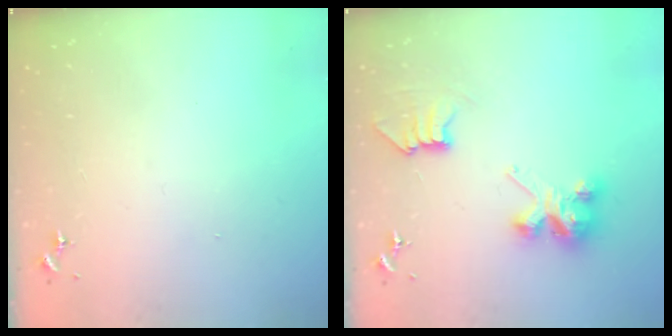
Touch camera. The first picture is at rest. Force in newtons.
{"total": 8.1, "press": 8.1, "slide": 0.1}